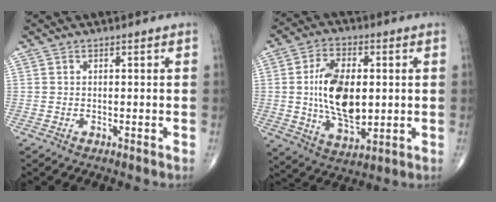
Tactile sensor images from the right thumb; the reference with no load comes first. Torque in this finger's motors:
{"motor_torque": [1.72, 2.72, 1.90, 0.34, 0.28]}